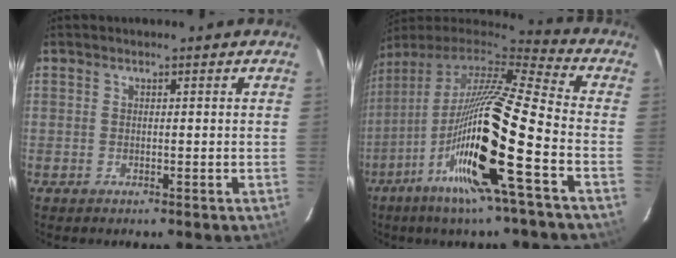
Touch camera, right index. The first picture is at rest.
{"total": 20.4, "force": [-7.6, 0.0, 19.0], "torque": [-0.335, -0.039, -0.153]}